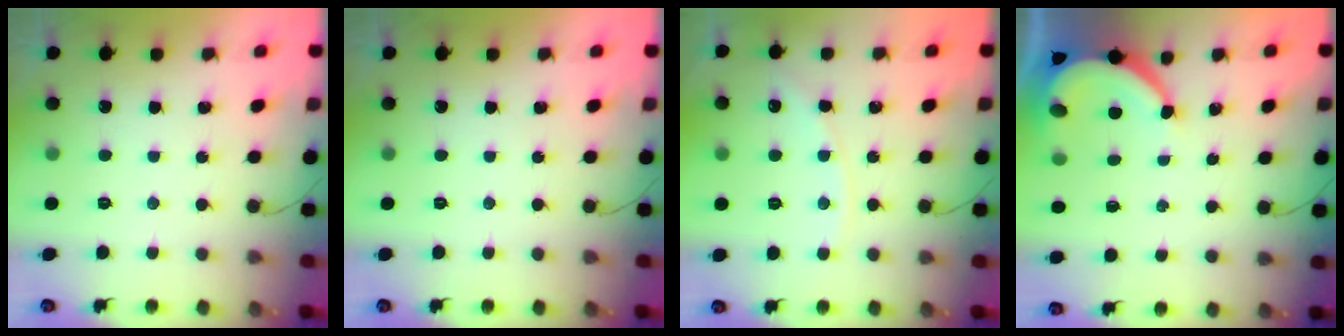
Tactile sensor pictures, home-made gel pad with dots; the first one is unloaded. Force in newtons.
{"total": 0.0}
{"total": 4.8, "press": 4.8, "slide": 0.7}
{"total": 8.2, "press": 8.1, "slide": 1.2}